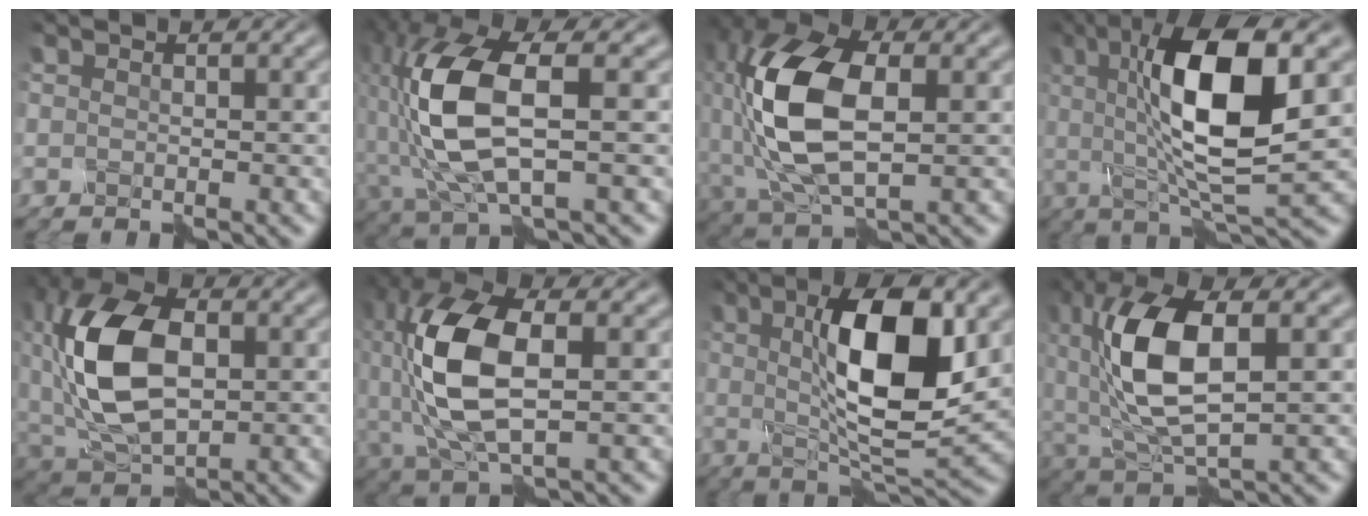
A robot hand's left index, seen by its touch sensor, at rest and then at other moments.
{"total": 9.4, "force": [-0.8, 3.6, 8.6], "torque": [-0.205, 0.009, -0.010]}
{"total": 11.7, "force": [-0.2, 6.5, 9.8], "torque": [-0.224, 0.012, -0.005]}
{"total": 11.1, "force": [1.6, 2.9, 10.6], "torque": [-0.179, 0.008, 0.032]}
{"total": 11.1, "force": [0.8, 6.6, 8.9], "torque": [-0.202, 0.018, 0.011]}
{"total": 10.4, "force": [-0.3, 5.0, 9.1], "torque": [-0.211, 0.008, -0.003]}
{"total": 9.9, "force": [1.7, 2.7, 9.4], "torque": [-0.150, 0.001, 0.033]}
{"total": 9.5, "force": [1.0, 4.2, 8.5], "torque": [-0.187, 0.010, 0.021]}